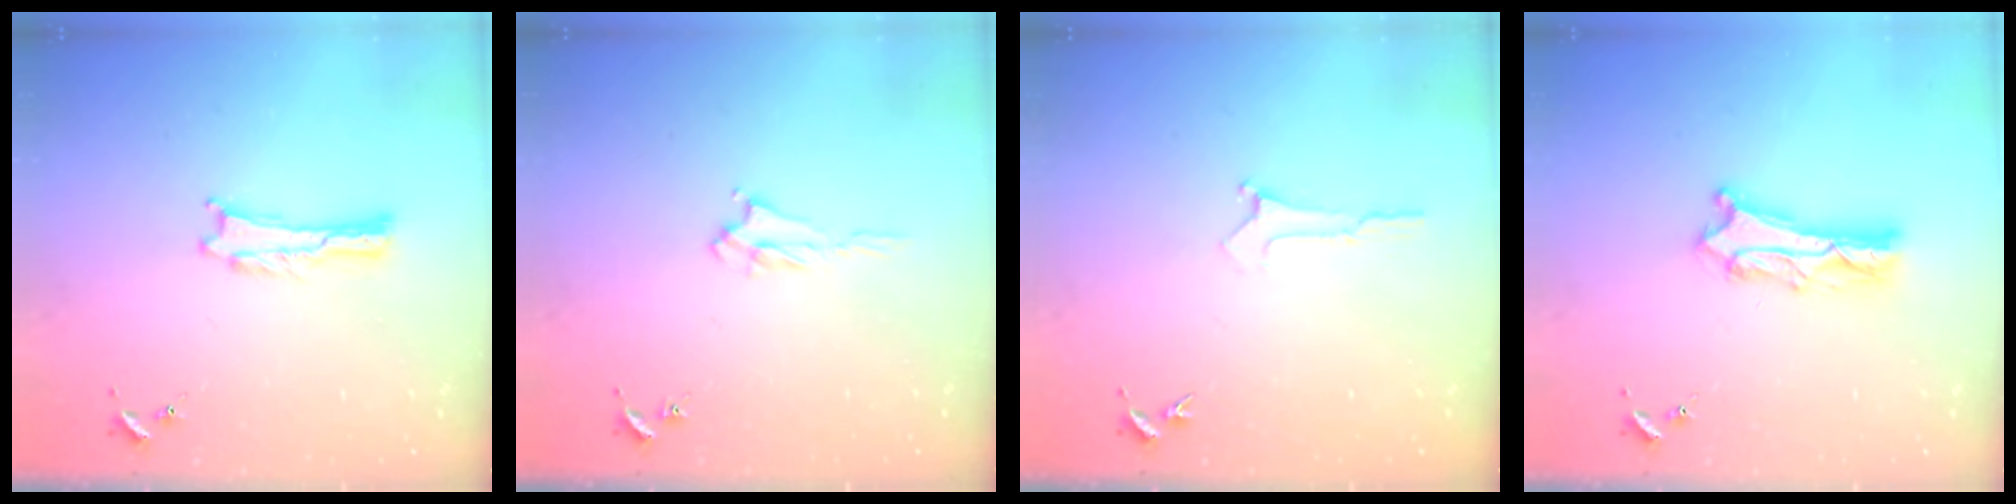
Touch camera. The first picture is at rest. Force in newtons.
{"total": 3.1, "press": 3.1, "slide": 0.5}
{"total": 0.0}
{"total": 6.1, "press": 6.1, "slide": 0.5}